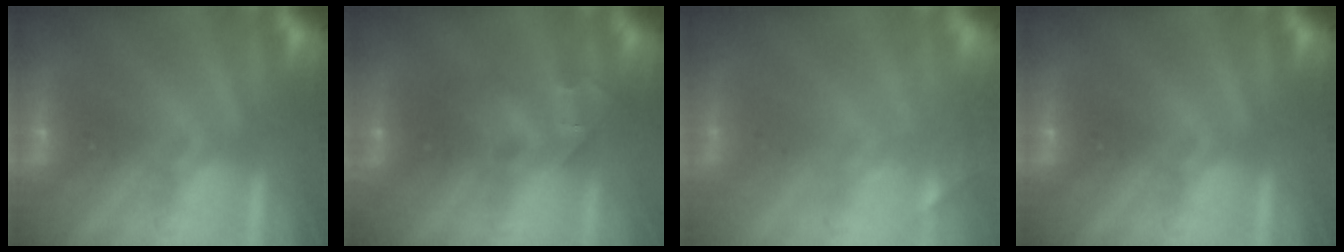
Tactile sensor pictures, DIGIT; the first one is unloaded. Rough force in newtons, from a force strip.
{"total": 2.4}
{"total": 1.8}
{"total": 0.0}